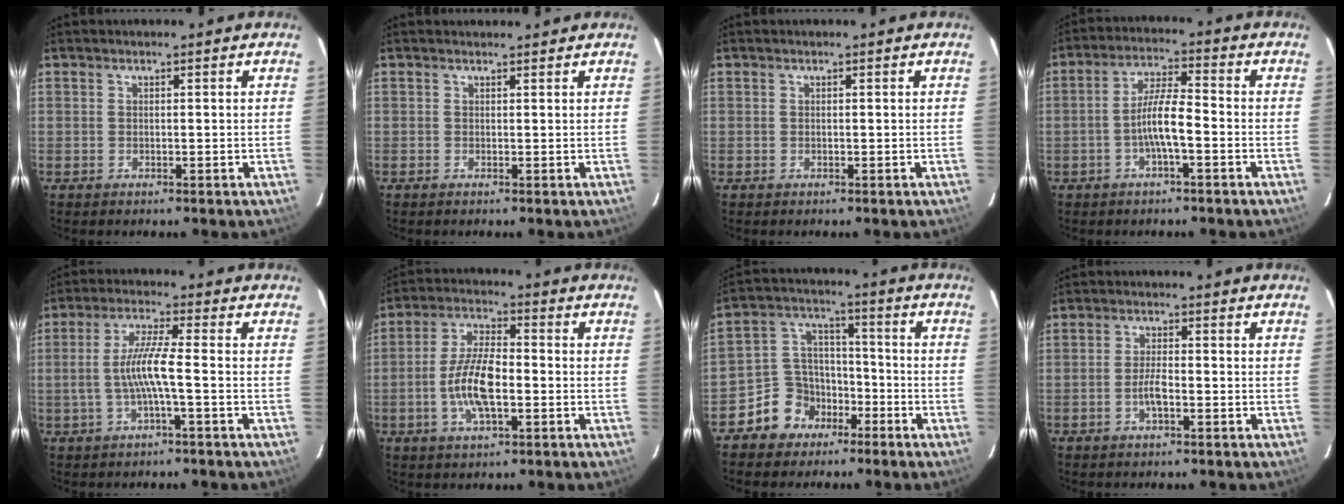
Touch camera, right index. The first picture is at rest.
{"total": 1.0, "force": [0.9, 0.5, 0.1], "torque": [-0.008, 0.004, 0.011]}
{"total": 0.0}
{"total": 6.3, "force": [-2.3, 0.9, 5.8], "torque": [-0.115, 0.007, -0.041]}
{"total": 6.9, "force": [-1.6, -0.1, 6.7], "torque": [-0.141, 0.002, -0.027]}
{"total": 9.9, "force": [-2.5, 3.6, 8.9], "torque": [-0.181, 0.004, -0.048]}
{"total": 9.5, "force": [-5.9, 7.3, 1.8], "torque": [-0.042, 0.043, -0.097]}
{"total": 3.1, "force": [-1.3, 0.7, 2.7], "torque": [-0.057, 0.002, -0.026]}